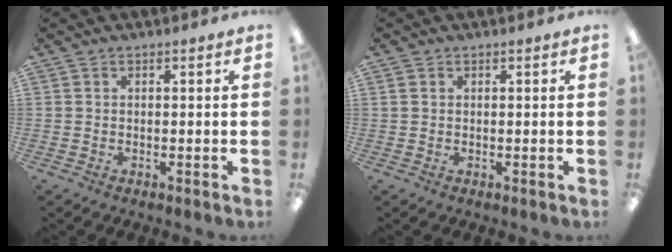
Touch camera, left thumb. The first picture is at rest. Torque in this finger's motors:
{"motor_torque": [0.07, -0.06, -0.31, 0.04, -0.03]}